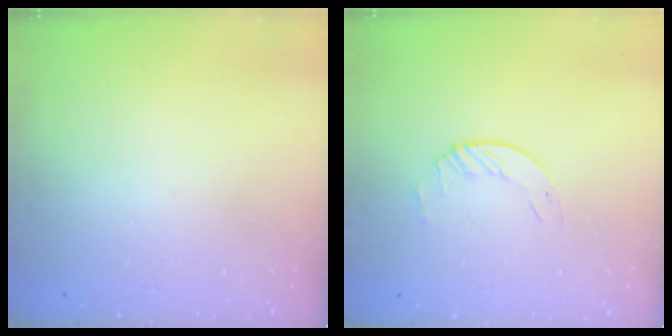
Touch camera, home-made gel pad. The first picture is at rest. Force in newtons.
{"total": 1.7, "press": 1.7, "slide": 0.2}